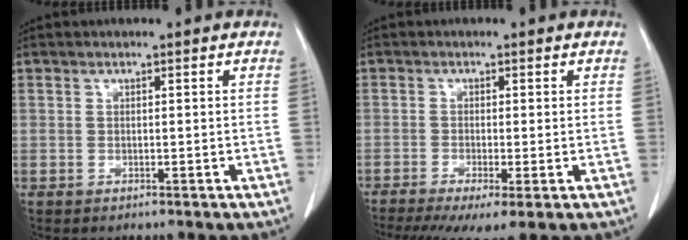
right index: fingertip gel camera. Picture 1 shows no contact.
{"total": 7.6, "force": [-4.8, 1.4, 5.8], "torque": [-0.094, -0.015, -0.079]}